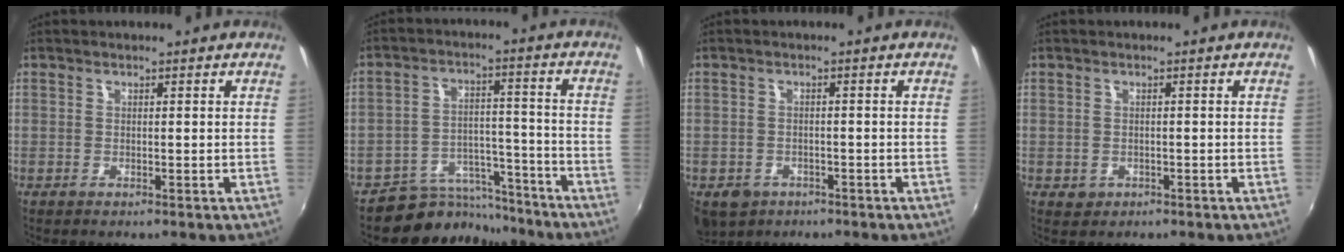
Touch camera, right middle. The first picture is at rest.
{"total": 10.0, "force": [-9.1, 4.1, 0.0], "torque": [-0.005, 0.042, -0.142]}
{"total": 5.5, "force": [-3.0, 4.1, 2.0], "torque": [-0.051, -0.009, -0.044]}
{"total": 1.7, "force": [-0.6, 1.5, 0.6], "torque": [-0.012, -0.004, -0.005]}